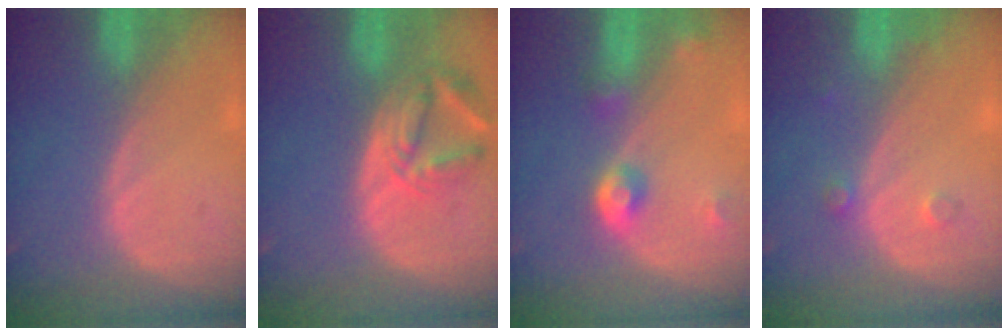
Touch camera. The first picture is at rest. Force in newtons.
{"total": 6.8, "press": 6.3, "slide": 2.6}
{"total": 4.9, "press": 4.4, "slide": 2.1}
{"total": 1.7, "press": 1.7, "slide": 0.3}